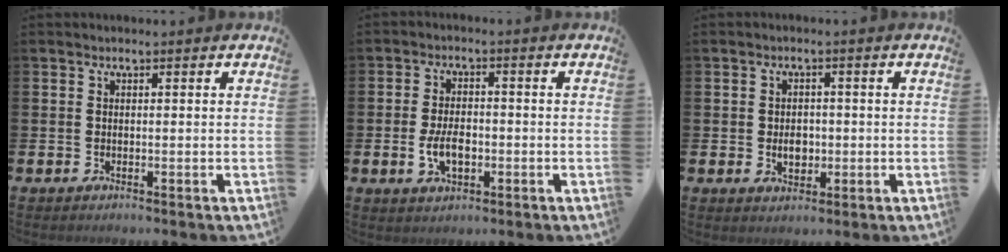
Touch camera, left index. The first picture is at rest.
{"total": 4.3, "force": [-0.8, 2.5, 3.5], "torque": [-0.046, 0.000, -0.017]}
{"total": 2.9, "force": [-0.2, 2.2, 1.9], "torque": [-0.016, -0.003, -0.011]}